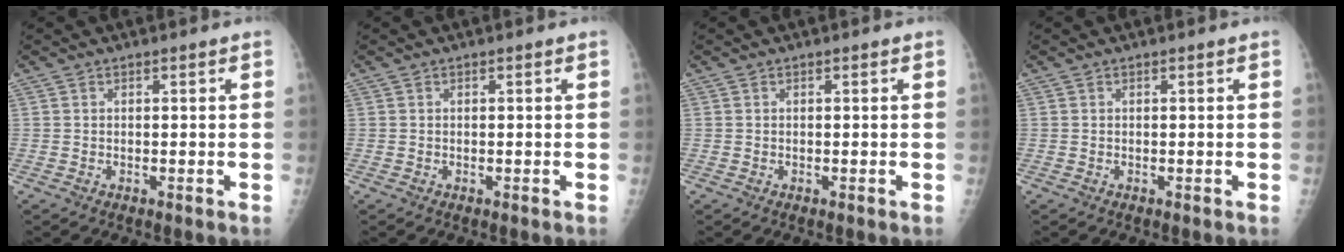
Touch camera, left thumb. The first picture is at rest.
{"total": 0.0}
{"total": 0.0}
{"total": 0.0}